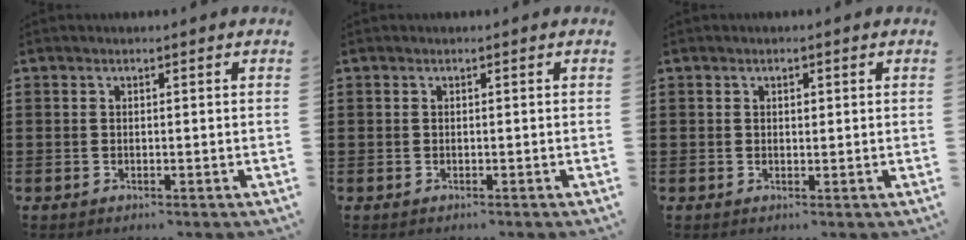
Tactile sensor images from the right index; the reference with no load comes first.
{"total": 0.0}
{"total": 0.8, "force": [0.3, 0.5, 0.6], "torque": [-0.012, 0.003, 0.006]}